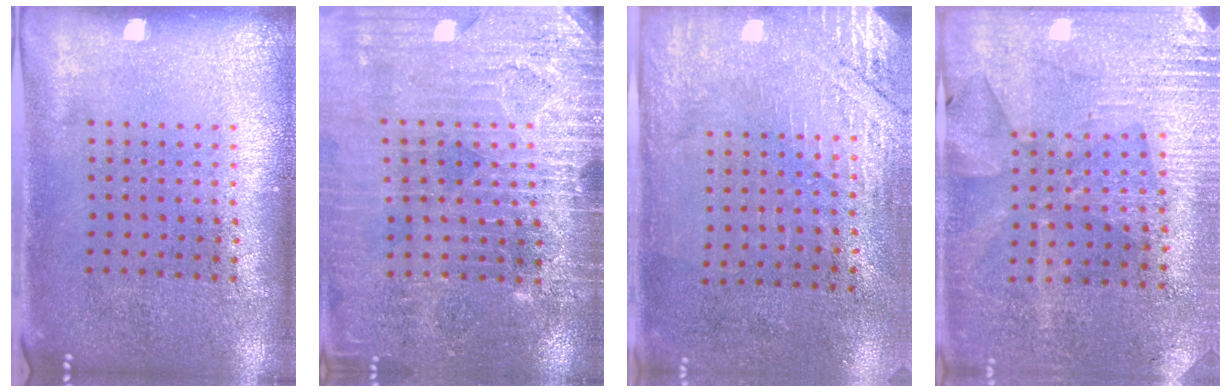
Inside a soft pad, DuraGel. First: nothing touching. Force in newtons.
{"total": 3.4, "press": 3.4, "slide": 0.1}
{"total": 2.8, "press": 2.5, "slide": 1.4}
{"total": 2.8, "press": 2.7, "slide": 0.7}